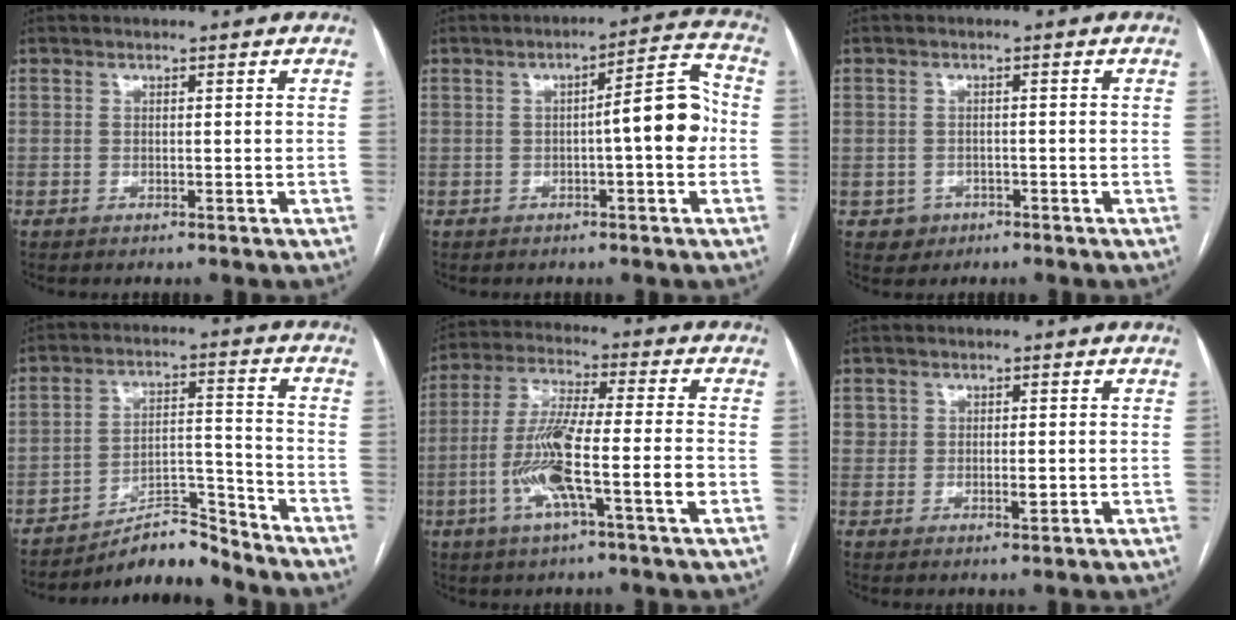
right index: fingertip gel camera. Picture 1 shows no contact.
{"total": 8.1, "force": [-0.8, 1.3, 8.0], "torque": [-0.103, 0.026, -0.014]}
{"total": 2.6, "force": [-1.2, 2.3, 0.1], "torque": [0.006, 0.011, -0.015]}
{"total": 7.6, "force": [-7.4, 1.2, 1.1], "torque": [-0.013, 0.038, -0.124]}
{"total": 12.8, "force": [-3.8, 0.7, 12.2], "torque": [-0.236, 0.001, -0.073]}
{"total": 2.7, "force": [0.3, 2.0, 1.8], "torque": [-0.022, 0.001, 0.006]}